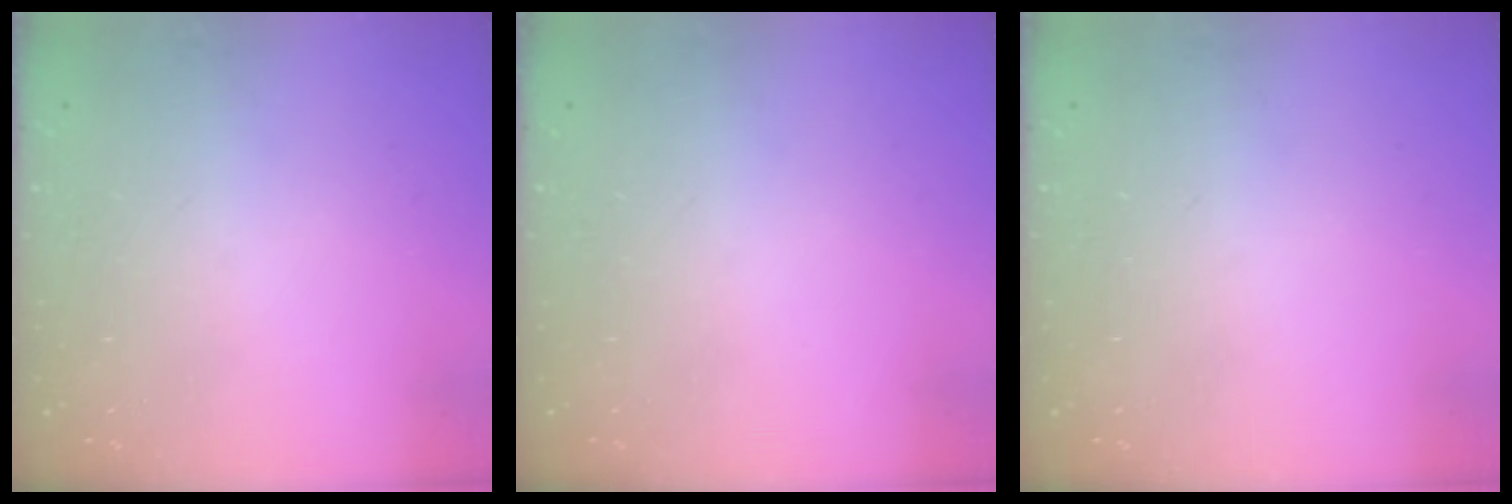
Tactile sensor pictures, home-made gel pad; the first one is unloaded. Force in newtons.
{"total": 0.0}
{"total": 0.0}